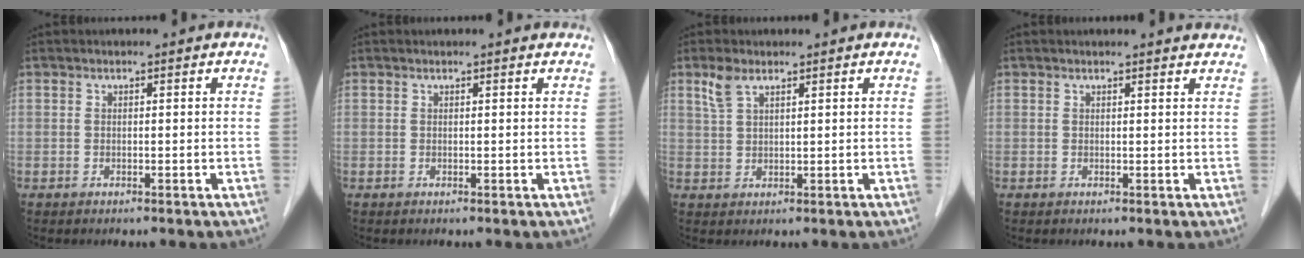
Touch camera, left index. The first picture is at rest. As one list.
[{"total": 1.5, "force": [1.5, 0.1, 0.3], "torque": [-0.012, 0.007, 0.012]}, {"total": 2.9, "force": [2.0, 1.0, 1.8], "torque": [-0.049, 0.011, 0.049]}, {"total": 3.6, "force": [3.5, 0.4, 0.7], "torque": [-0.013, 0.001, 0.027]}]